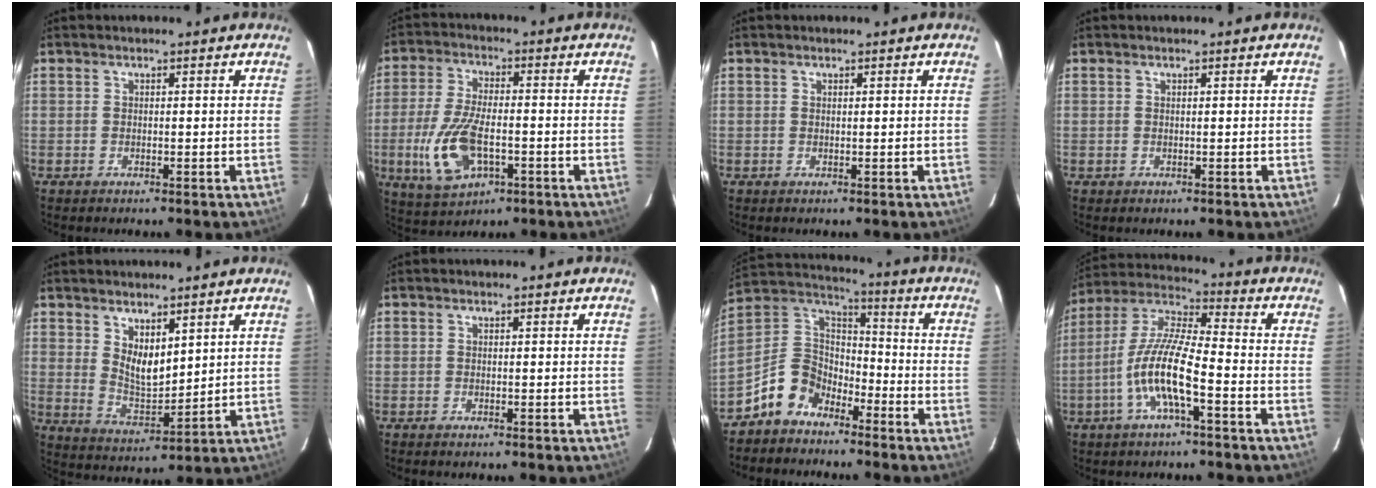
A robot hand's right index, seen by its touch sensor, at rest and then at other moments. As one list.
[{"total": 12.5, "force": [-3.5, 5.8, 10.5], "torque": [-0.228, -0.009, -0.059]}, {"total": 0.0}, {"total": 0.0}, {"total": 7.1, "force": [3.9, 3.4, 4.8], "torque": [-0.077, -0.008, 0.081]}, {"total": 0.0}, {"total": 10.6, "force": [-7.2, 6.7, 3.7], "torque": [-0.090, 0.041, -0.146]}, {"total": 12.1, "force": [-4.6, 2.2, 11.0], "torque": [-0.226, 0.001, -0.091]}]